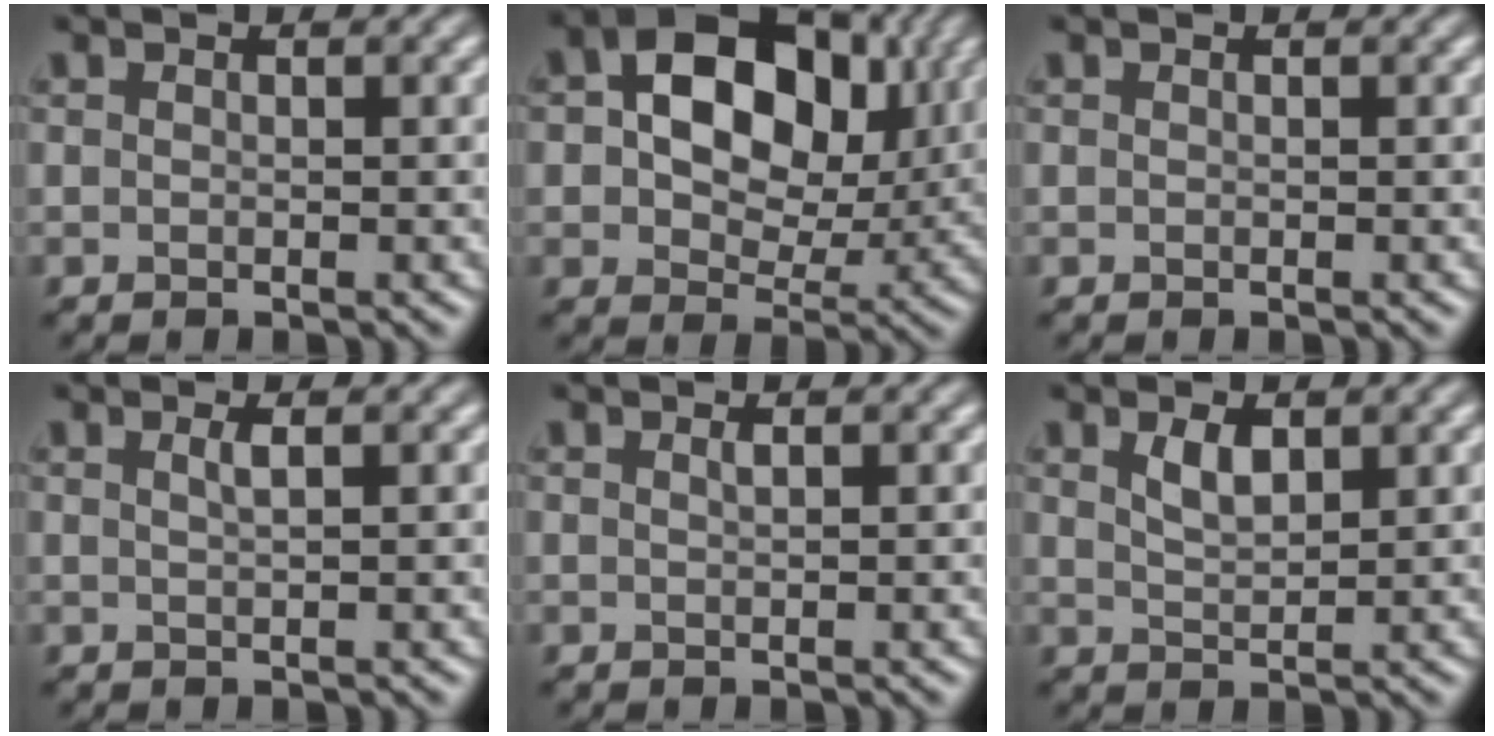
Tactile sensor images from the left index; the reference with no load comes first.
{"total": 12.2, "force": [2.5, 8.2, 8.7], "torque": [-0.129, 0.020, 0.030]}
{"total": 0.0}
{"total": 1.2, "force": [0.5, 0.4, 1.0], "torque": [-0.013, 0.003, 0.005]}
{"total": 0.6, "force": [0.3, 0.2, 0.4], "torque": [-0.005, 0.001, 0.005]}
{"total": 2.1, "force": [1.2, 0.8, 1.5], "torque": [-0.031, -0.001, 0.025]}